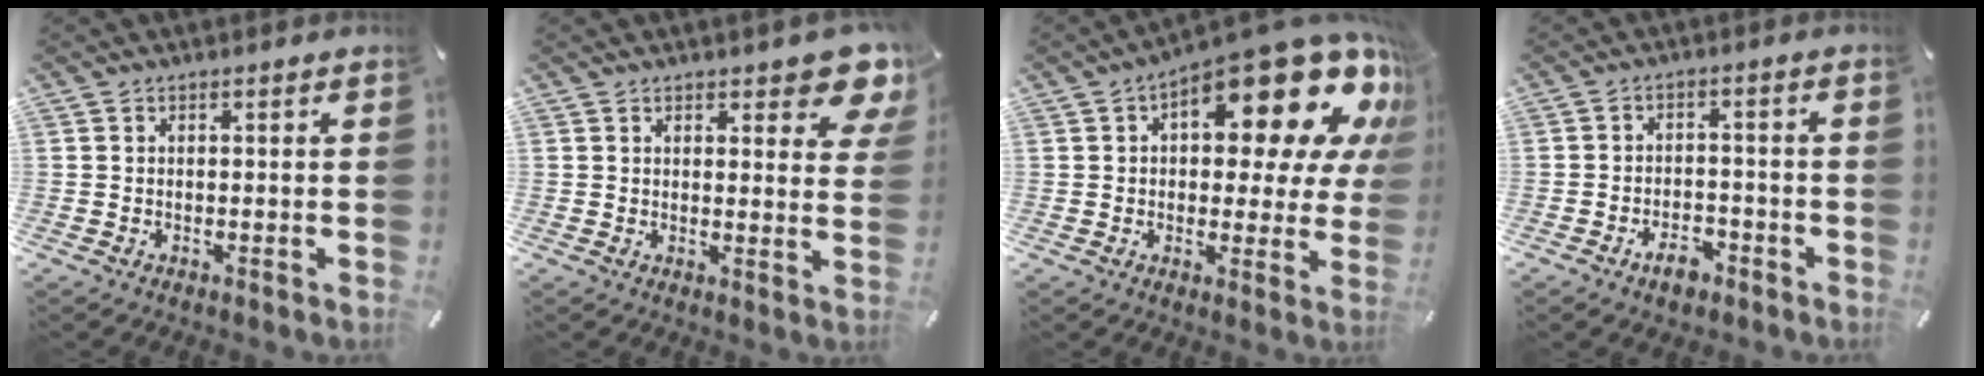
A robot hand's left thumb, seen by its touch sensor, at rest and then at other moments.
{"total": 8.1, "force": [5.7, 3.5, 4.6], "torque": [-0.046, -0.039, 0.097]}
{"total": 21.1, "force": [11.4, 8.3, 15.6], "torque": [-0.211, -0.089, 0.181]}
{"total": 5.4, "force": [-3.6, 2.8, 3.0], "torque": [-0.056, 0.018, -0.065]}